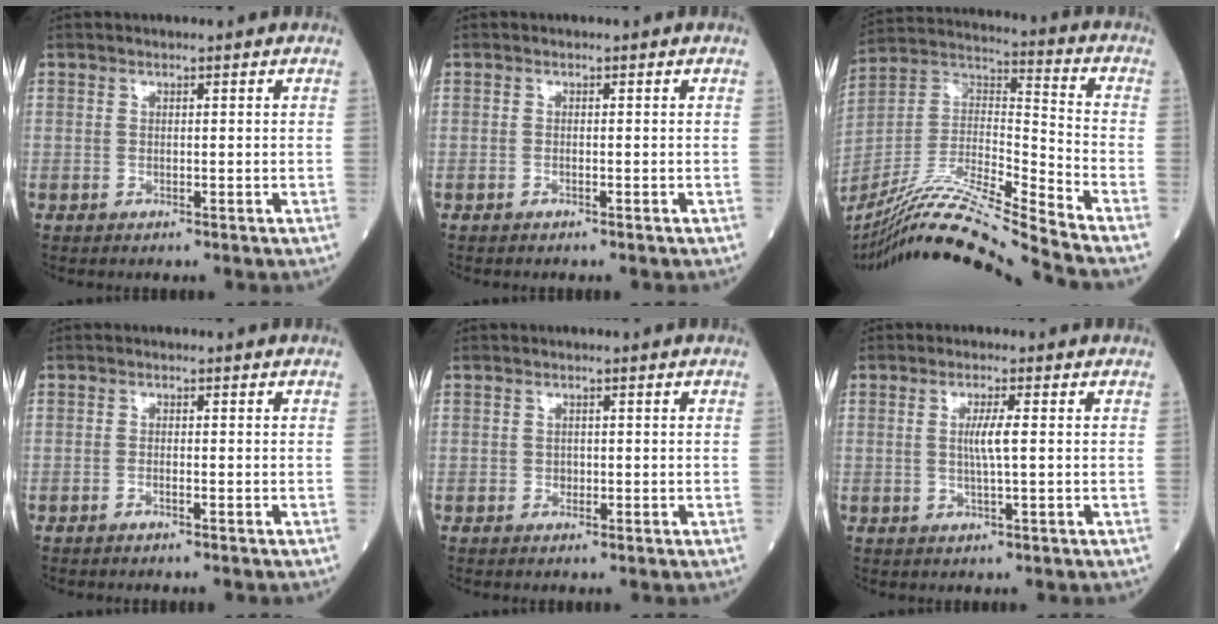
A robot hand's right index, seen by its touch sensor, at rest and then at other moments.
{"total": 0.0}
{"total": 20.2, "force": [-17.7, -2.4, 9.3], "torque": [-0.190, -0.004, -0.324]}
{"total": 0.6, "force": [-0.5, 0.0, 0.4], "torque": [-0.008, 0.002, -0.010]}
{"total": 0.7, "force": [-0.2, 0.7, 0.3], "torque": [-0.002, 0.003, -0.004]}
{"total": 3.1, "force": [0.3, -0.2, 3.1], "torque": [-0.060, -0.003, 0.004]}